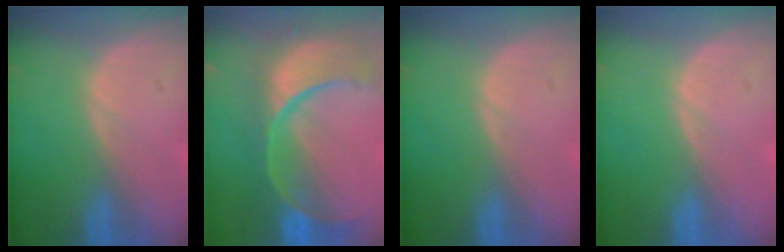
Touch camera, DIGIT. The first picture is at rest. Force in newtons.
{"total": 13.8, "press": 11.0, "slide": 8.4}
{"total": 0.0}
{"total": 0.0}